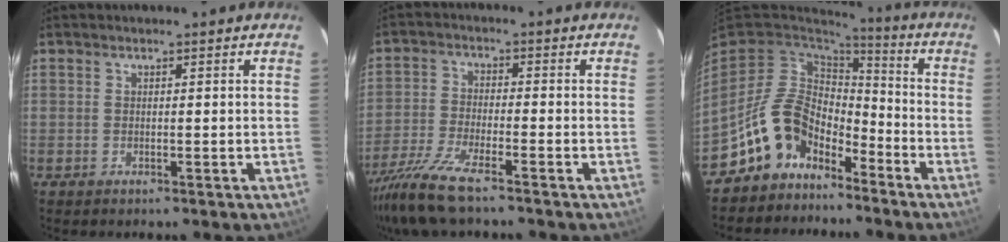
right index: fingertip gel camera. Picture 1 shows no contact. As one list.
[{"total": 11.2, "force": [-9.0, 1.2, 6.5], "torque": [-0.152, -0.031, -0.175]}, {"total": 12.2, "force": [-7.9, 8.1, 4.6], "torque": [-0.112, 0.030, -0.137]}]